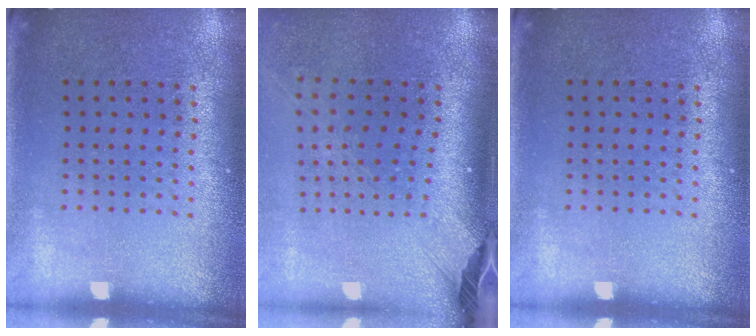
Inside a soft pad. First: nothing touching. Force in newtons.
{"total": 2.7, "press": 2.0, "slide": 1.8}
{"total": 0.0}